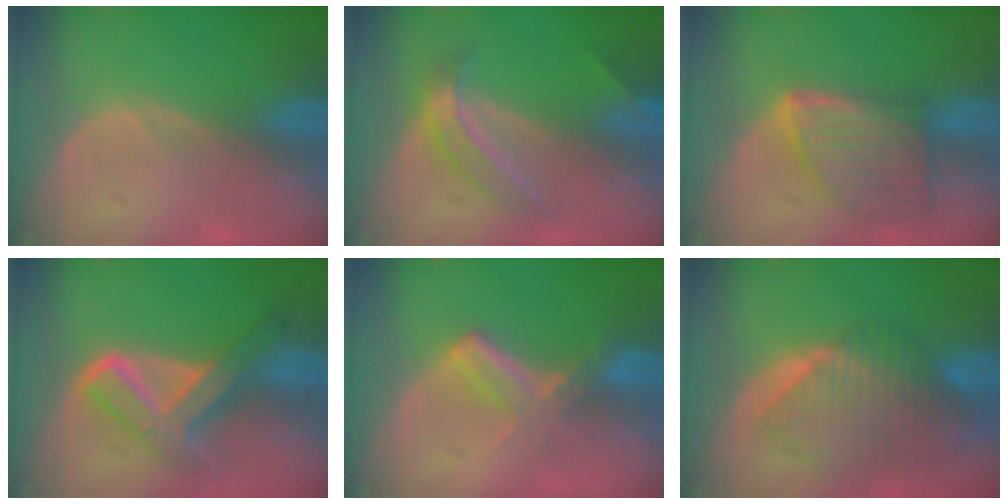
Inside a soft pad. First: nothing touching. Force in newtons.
{"total": 5.2, "press": 4.8, "slide": 2.2}
{"total": 8.2, "press": 7.3, "slide": 3.6}
{"total": 8.4, "press": 8.4, "slide": 0.7}
{"total": 5.8, "press": 5.2, "slide": 2.5}
{"total": 10.4, "press": 9.0, "slide": 5.1}